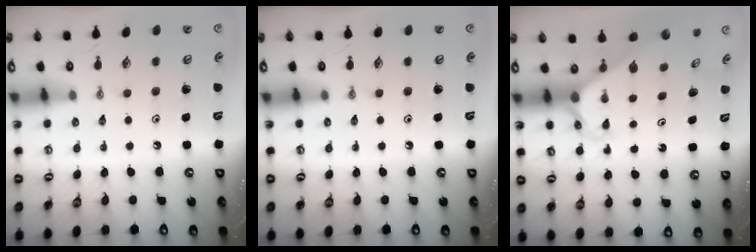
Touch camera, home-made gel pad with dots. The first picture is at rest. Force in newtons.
{"total": 0.0}
{"total": 2.3, "press": 2.3, "slide": 0.2}